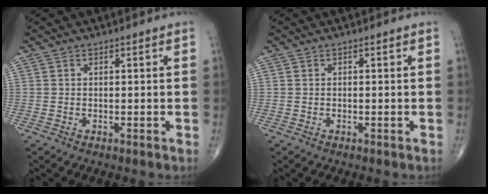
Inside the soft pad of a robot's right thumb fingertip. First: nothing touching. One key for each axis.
{"total": 0.0}